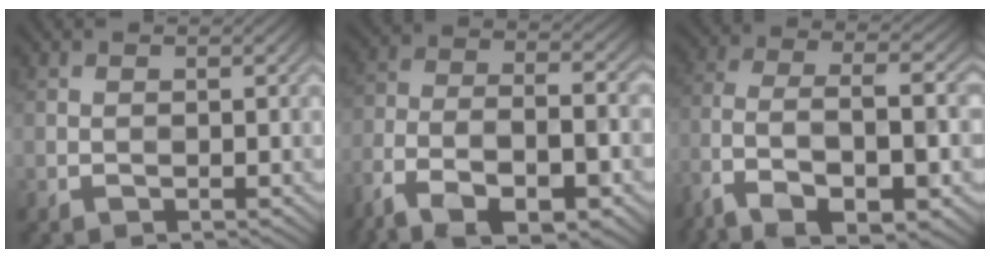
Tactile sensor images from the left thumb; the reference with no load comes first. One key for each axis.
{"total": 13.4, "fx": -8.4, "fy": 5.3, "fz": 9.1, "tx": -0.190, "ty": -0.019, "tz": -0.158}
{"total": 12.7, "fx": -7.1, "fy": 5.0, "fz": 9.3, "tx": -0.202, "ty": -0.006, "tz": -0.125}